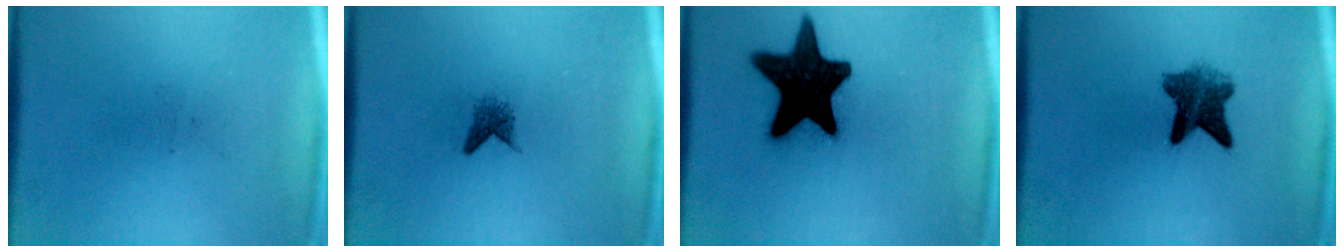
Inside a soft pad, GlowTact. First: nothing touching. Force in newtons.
{"total": 1.6}
{"total": 18.0}
{"total": 6.3}